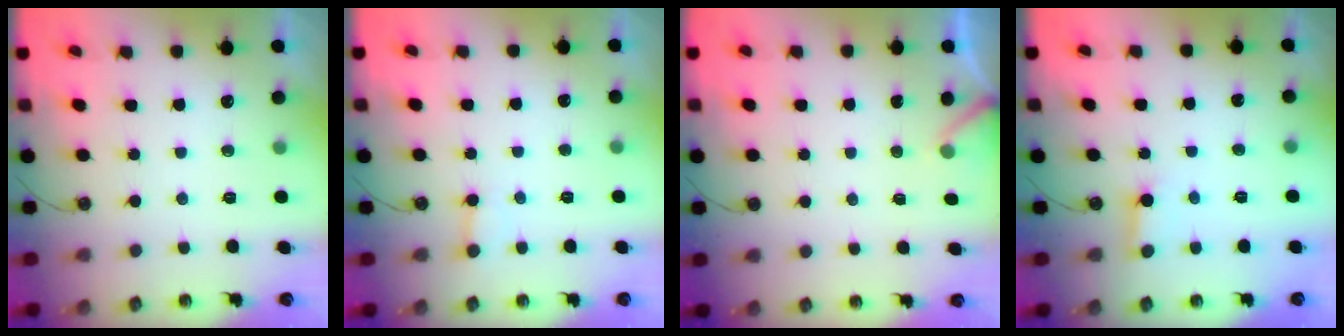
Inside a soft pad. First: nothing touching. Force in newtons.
{"total": 2.4, "press": 2.4, "slide": 0.1}
{"total": 3.0, "press": 3.0, "slide": 0.2}
{"total": 2.5, "press": 2.5, "slide": 0.2}